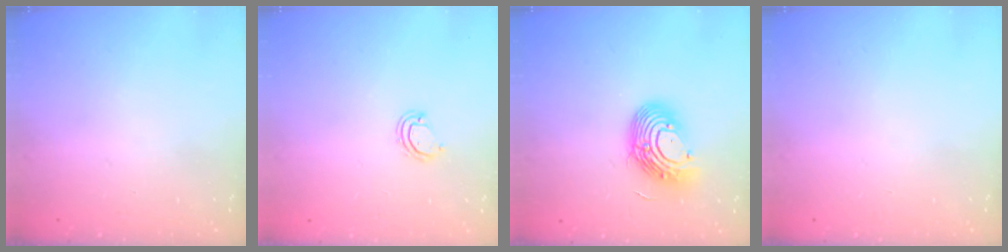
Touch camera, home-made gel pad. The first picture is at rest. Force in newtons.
{"total": 3.7, "press": 3.7, "slide": 0.2}
{"total": 12.4, "press": 12.3, "slide": 1.8}
{"total": 0.0}